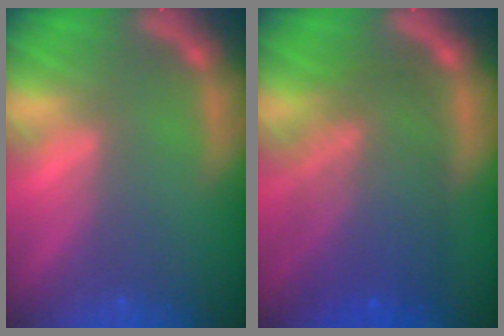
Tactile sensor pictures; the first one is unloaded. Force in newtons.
{"total": 9.1}